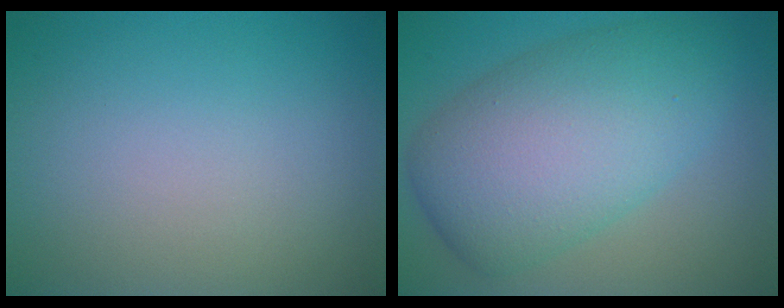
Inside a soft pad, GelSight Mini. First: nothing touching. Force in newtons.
{"total": 9.6, "press": 9.6, "slide": 0.2}